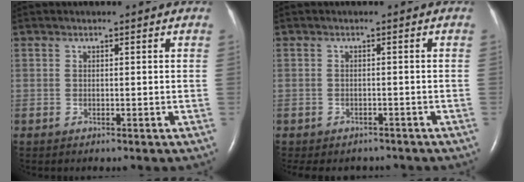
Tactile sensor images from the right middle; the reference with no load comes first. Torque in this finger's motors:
{"motor_torque": [0.60, -0.61, 0.00, 0.01]}